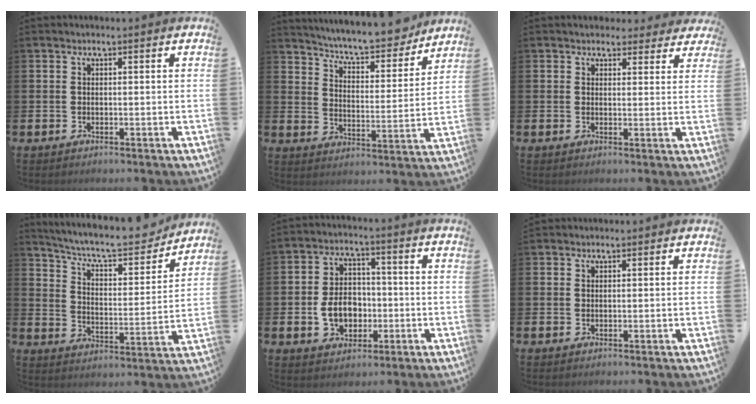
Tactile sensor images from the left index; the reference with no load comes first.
{"total": 7.9, "force": [7.5, 1.2, 2.1], "torque": [-0.060, -0.060, 0.127]}
{"total": 3.2, "force": [2.9, 1.4, 0.0], "torque": [0.015, -0.015, 0.048]}
{"total": 9.6, "force": [8.7, 2.2, 3.4], "torque": [-0.090, -0.062, 0.146]}
{"total": 6.4, "force": [-1.3, 5.0, 3.7], "torque": [-0.070, 0.007, -0.029]}
{"total": 1.0, "force": [1.0, 0.3, -0.1], "torque": [0.013, -0.002, 0.016]}